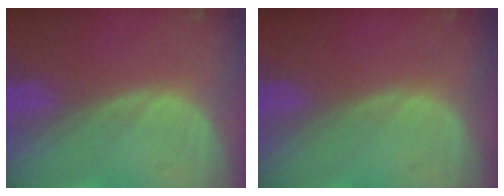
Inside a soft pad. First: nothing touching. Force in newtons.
{"total": 0.0}